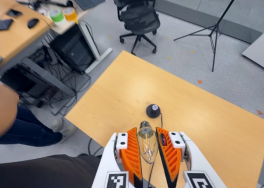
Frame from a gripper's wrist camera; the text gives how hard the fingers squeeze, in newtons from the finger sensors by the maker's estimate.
{"total": 10.9, "left": 10.3, "right": 11.6}